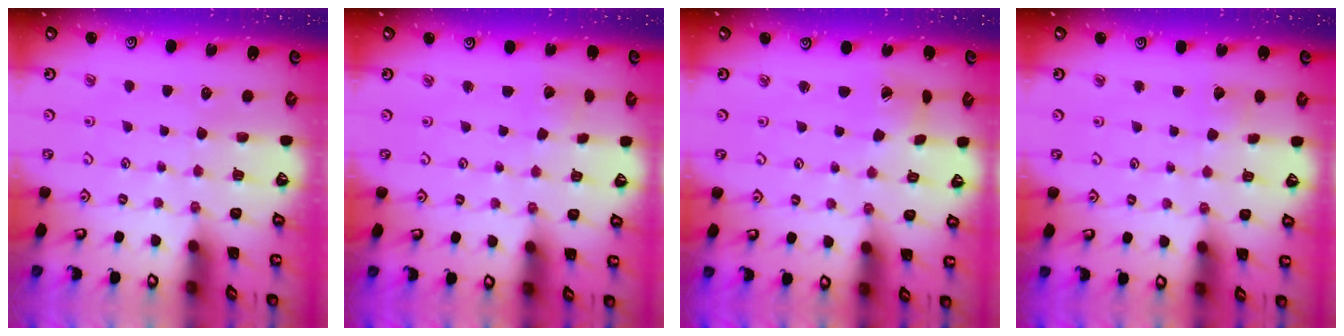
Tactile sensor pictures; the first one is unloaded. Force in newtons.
{"total": 1.8, "press": 1.8, "slide": 0.1}
{"total": 2.6, "press": 2.6, "slide": 0.3}
{"total": 2.8, "press": 2.7, "slide": 0.3}